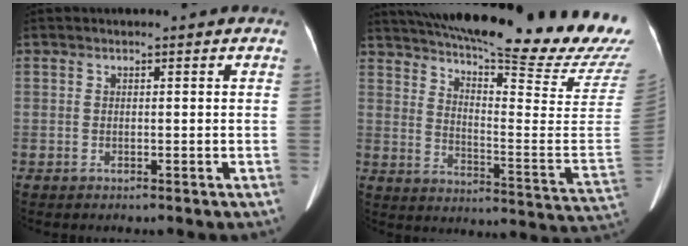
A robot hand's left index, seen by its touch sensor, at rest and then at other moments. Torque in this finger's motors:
{"motor_torque": [0.74, -1.40, 0.45, 0.12]}